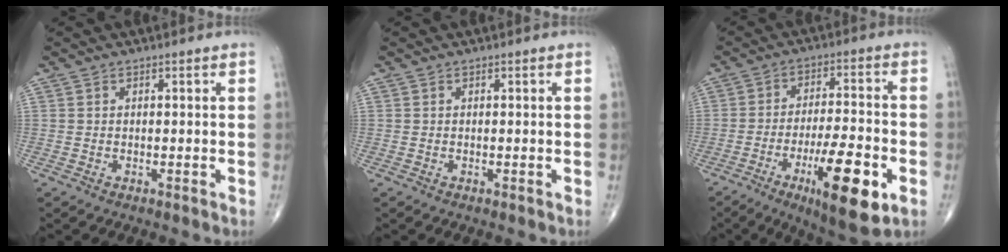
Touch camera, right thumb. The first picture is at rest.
{"total": 0.0}
{"total": 16.0, "force": [-6.4, 4.1, 14.0], "torque": [-0.221, 0.013, -0.093]}